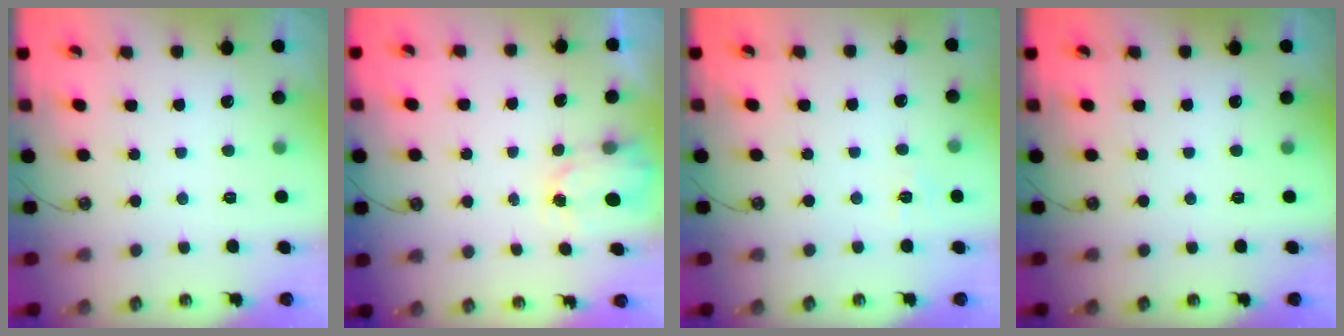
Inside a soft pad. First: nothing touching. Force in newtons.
{"total": 1.6, "press": 1.6, "slide": 0.3}
{"total": 3.9, "press": 3.9, "slide": 0.5}
{"total": 0.0}